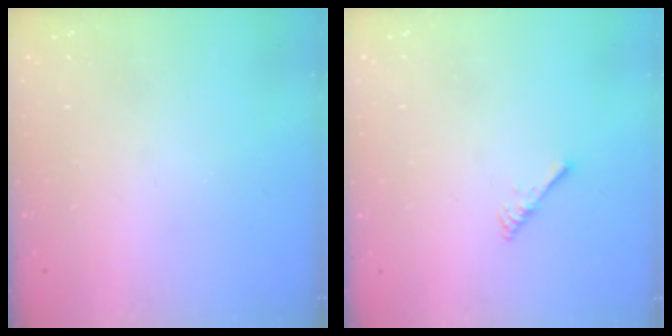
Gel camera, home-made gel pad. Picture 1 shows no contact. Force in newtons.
{"total": 2.4, "press": 2.4, "slide": 0.4}